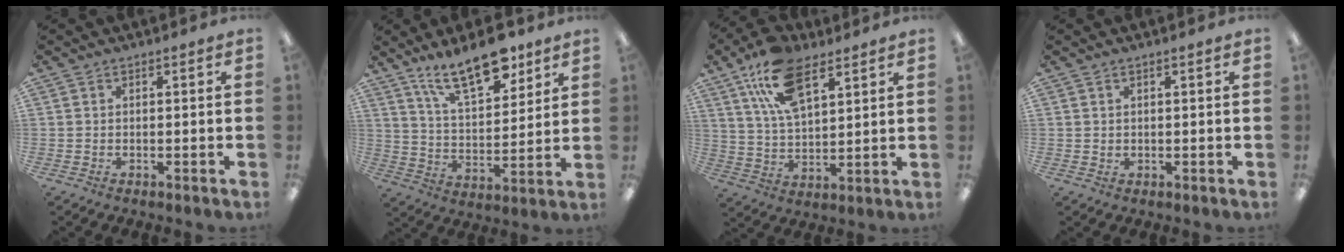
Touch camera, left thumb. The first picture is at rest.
{"total": 17.1, "force": [11.9, 6.9, 10.2], "torque": [-0.156, -0.065, 0.201]}
{"total": 15.2, "force": [8.9, 7.6, 9.8], "torque": [-0.179, -0.018, 0.163]}
{"total": 0.7, "force": [0.5, 0.3, 0.3], "torque": [-0.007, 0.001, 0.009]}